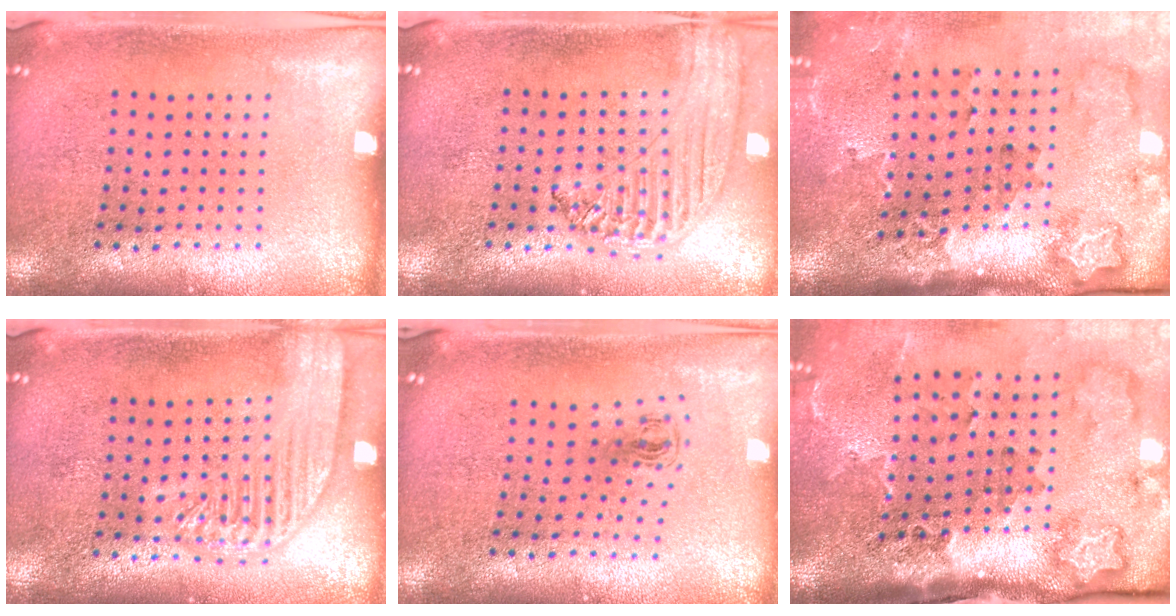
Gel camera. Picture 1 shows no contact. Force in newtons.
{"total": 1.3, "press": 1.2, "slide": 0.2}
{"total": 2.3, "press": 2.0, "slide": 1.2}
{"total": 2.4, "press": 2.4, "slide": 0.3}
{"total": 0.6, "press": 0.3, "slide": 0.5}
{"total": 3.8, "press": 2.4, "slide": 3.0}